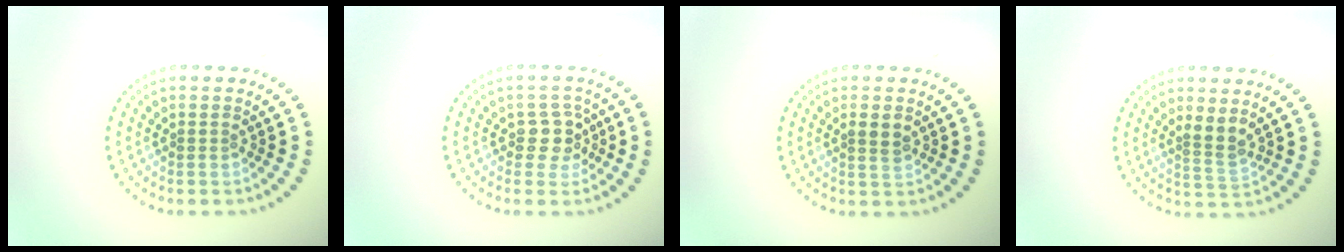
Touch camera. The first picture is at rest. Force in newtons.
{"total": 2.4, "press": 2.0, "slide": 1.3}
{"total": 1.5, "press": 1.5, "slide": 0.3}
{"total": 2.2, "press": 1.7, "slide": 1.4}